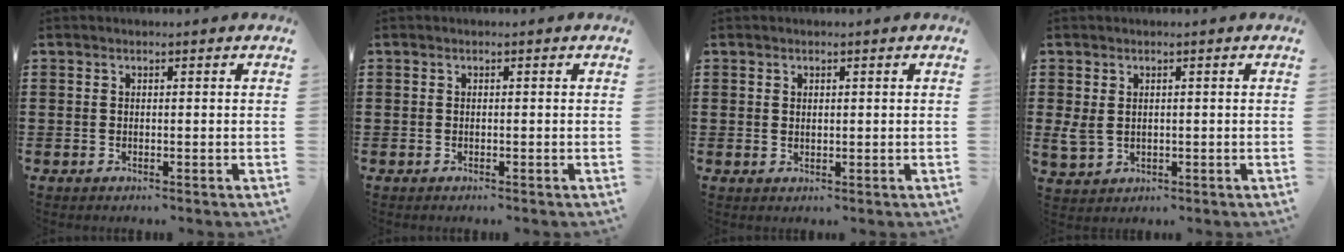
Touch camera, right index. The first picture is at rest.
{"total": 0.0}
{"total": 0.8, "force": [0.5, 0.6, 0.3], "torque": [-0.008, 0.004, 0.009]}
{"total": 2.4, "force": [0.7, 1.8, 1.4], "torque": [-0.040, 0.002, 0.010]}